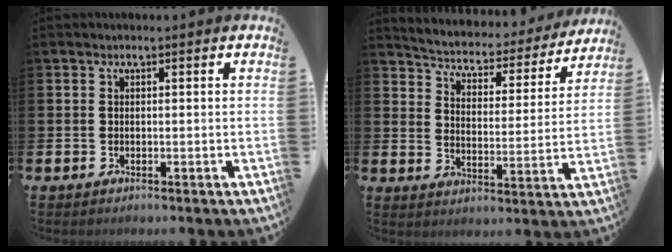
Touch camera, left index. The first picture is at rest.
{"total": 4.4, "force": [4.1, 1.4, 0.7], "torque": [-0.042, -0.036, 0.063]}